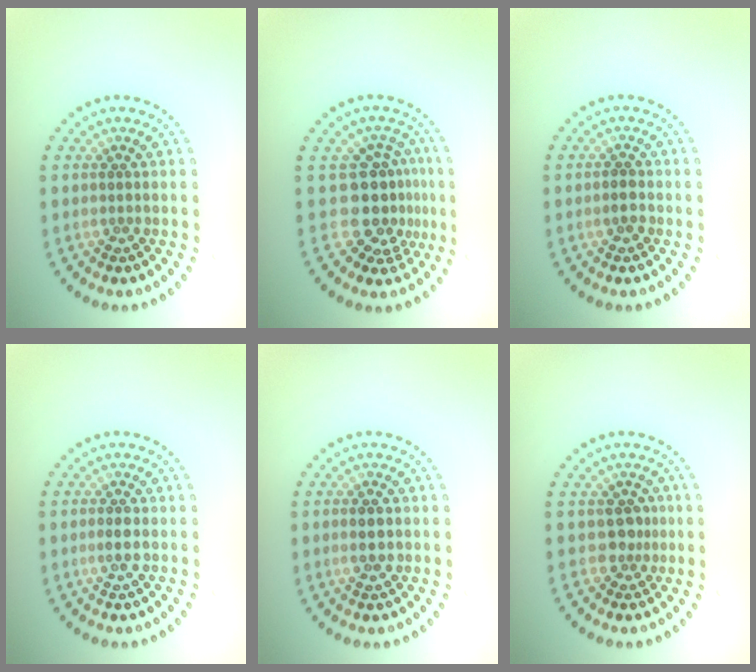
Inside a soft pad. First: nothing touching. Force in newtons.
{"total": 4.1, "press": 3.1, "slide": 2.7}
{"total": 1.3, "press": 1.2, "slide": 0.5}
{"total": 1.3, "press": 1.3, "slide": 0.1}
{"total": 1.7, "press": 1.7, "slide": 0.3}
{"total": 1.8, "press": 1.3, "slide": 1.2}